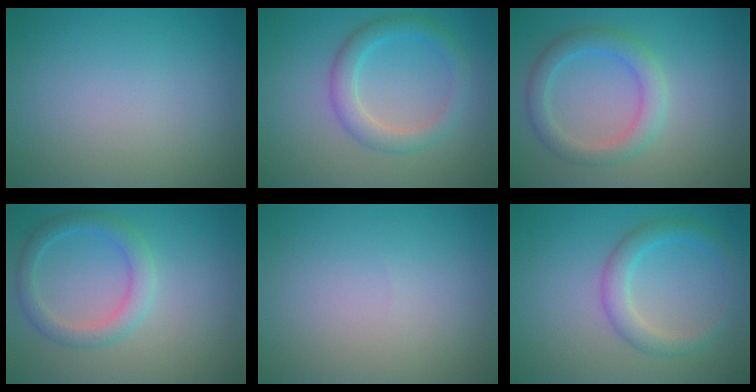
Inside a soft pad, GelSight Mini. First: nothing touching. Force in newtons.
{"total": 3.2, "press": 3.2, "slide": 0.2}
{"total": 3.1, "press": 3.1, "slide": 0.1}
{"total": 2.7, "press": 2.7, "slide": 0.1}
{"total": 0.0}
{"total": 2.8, "press": 2.8, "slide": 0.0}